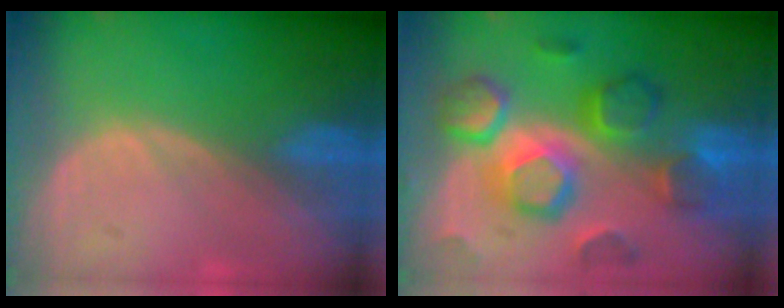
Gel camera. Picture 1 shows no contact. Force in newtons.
{"total": 11.5, "press": 11.4, "slide": 1.0}